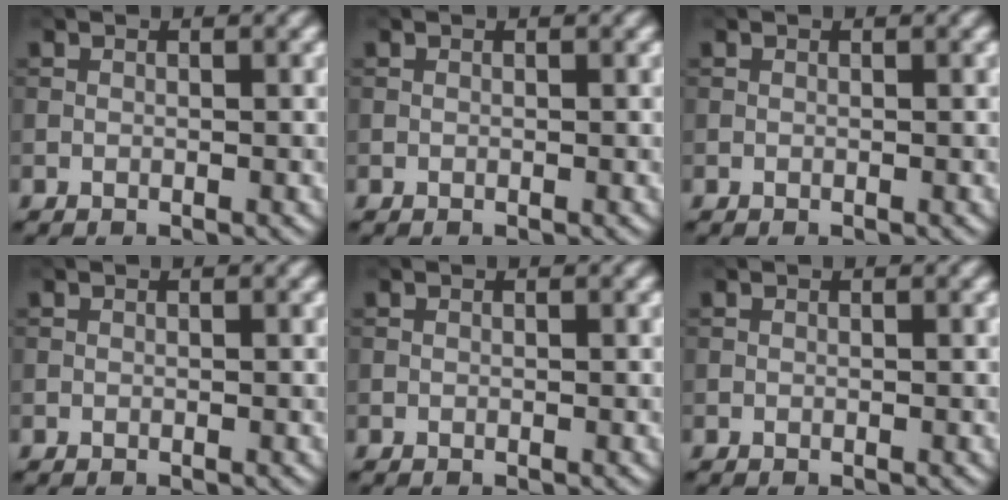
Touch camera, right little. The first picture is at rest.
{"total": 0.0}
{"total": 0.0}
{"total": 0.0}
{"total": 0.0}
{"total": 0.0}